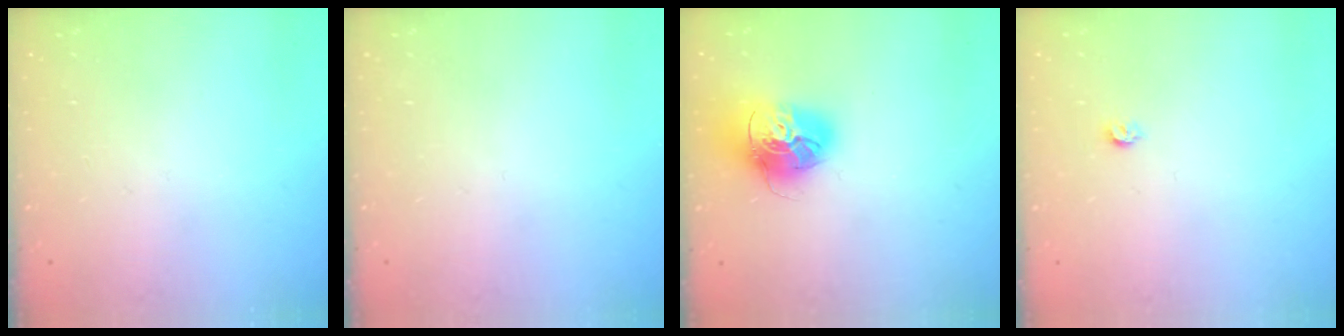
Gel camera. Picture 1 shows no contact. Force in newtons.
{"total": 0.0}
{"total": 17.1, "press": 17.0, "slide": 1.9}
{"total": 3.0, "press": 3.0, "slide": 0.5}